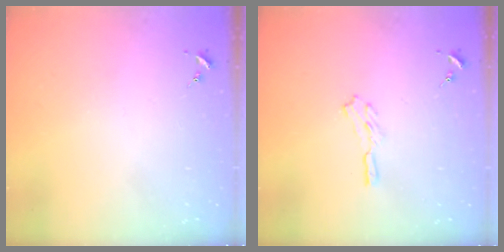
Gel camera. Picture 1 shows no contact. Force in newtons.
{"total": 3.8, "press": 3.8, "slide": 0.3}